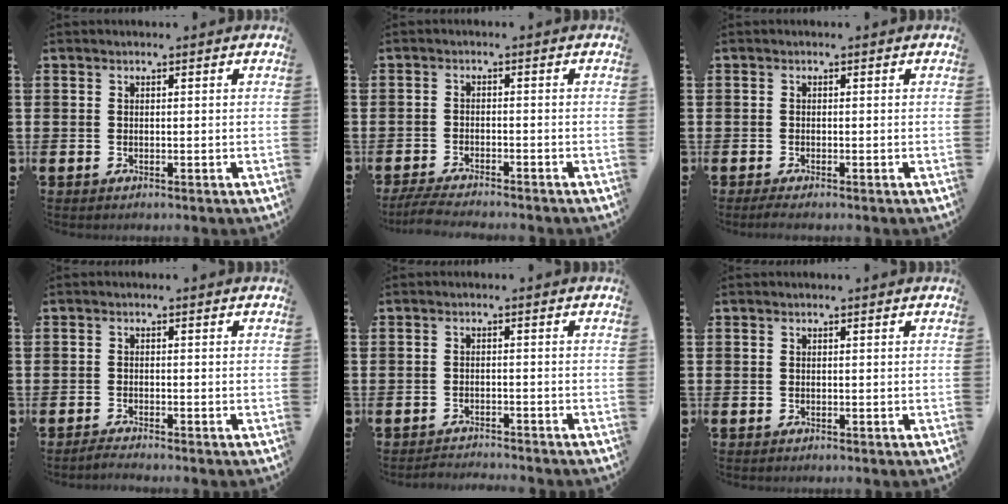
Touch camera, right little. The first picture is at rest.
{"total": 2.6, "force": [-2.5, 0.0, 1.0], "torque": [-0.016, 0.003, -0.048]}
{"total": 0.8, "force": [-0.4, 0.1, 0.7], "torque": [-0.011, -0.002, -0.007]}
{"total": 1.0, "force": [-0.9, -0.1, 0.5], "torque": [-0.009, -0.001, -0.017]}
{"total": 1.6, "force": [-1.6, -0.1, 0.0], "torque": [-0.003, 0.004, -0.032]}
{"total": 0.0}